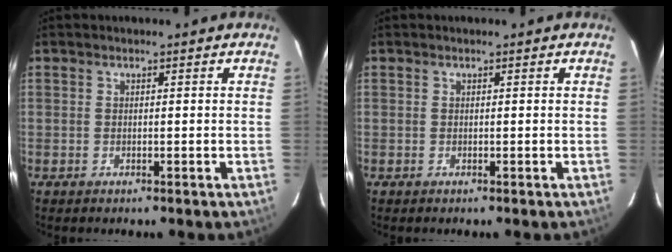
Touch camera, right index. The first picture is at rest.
{"total": 0.0}